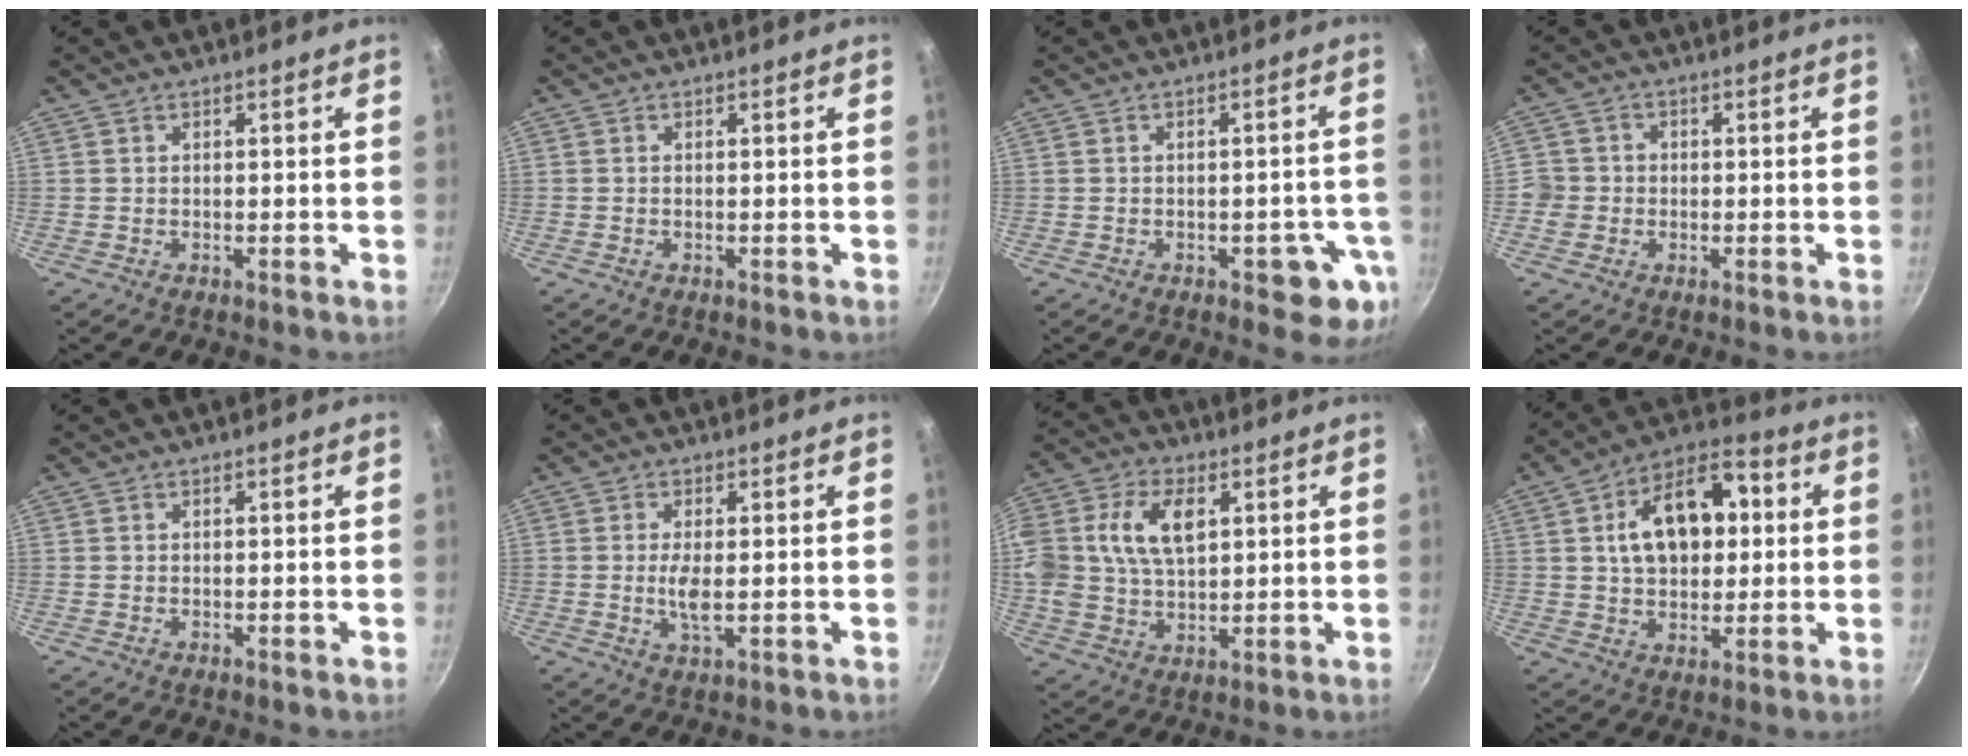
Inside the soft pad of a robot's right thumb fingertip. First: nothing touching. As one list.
[{"total": 0.0}, {"total": 7.6, "force": [-3.2, 3.2, 6.1], "torque": [-0.050, 0.018, -0.034]}, {"total": 3.8, "force": [-0.7, 3.8, 0.4], "torque": [0.019, 0.012, -0.018]}, {"total": 0.0}, {"total": 3.9, "force": [-0.2, 1.4, 3.6], "torque": [-0.078, -0.009, -0.001]}, {"total": 15.5, "force": [3.9, 9.9, 11.2], "torque": [-0.234, 0.000, 0.074]}, {"total": 16.4, "force": [3.0, 10.0, 12.6], "torque": [-0.173, 0.018, 0.042]}]